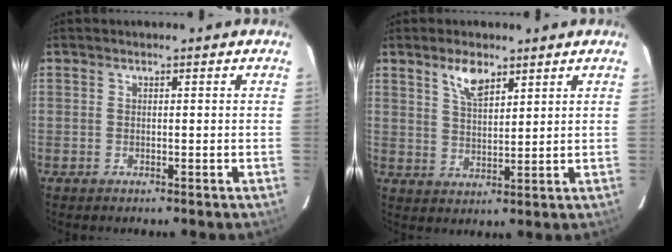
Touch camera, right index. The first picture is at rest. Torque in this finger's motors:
{"motor_torque": [0.56, 0.47, 0.32, 0.04]}